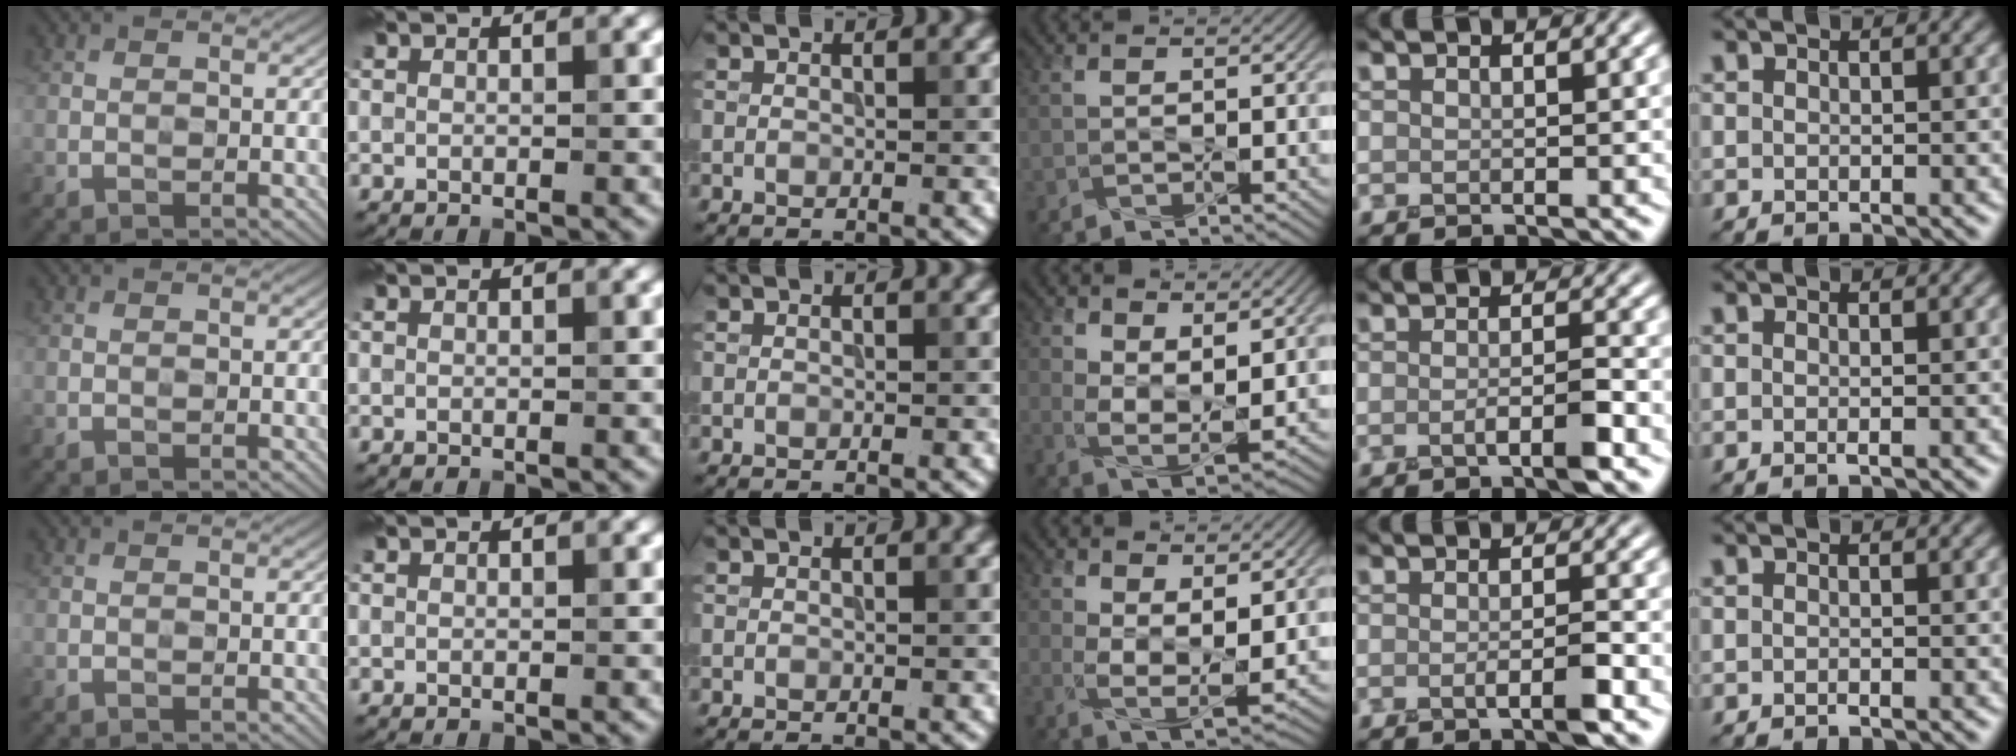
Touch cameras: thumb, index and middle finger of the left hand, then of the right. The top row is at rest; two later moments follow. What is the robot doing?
{"motion": "squeeze", "object": "air blower"}